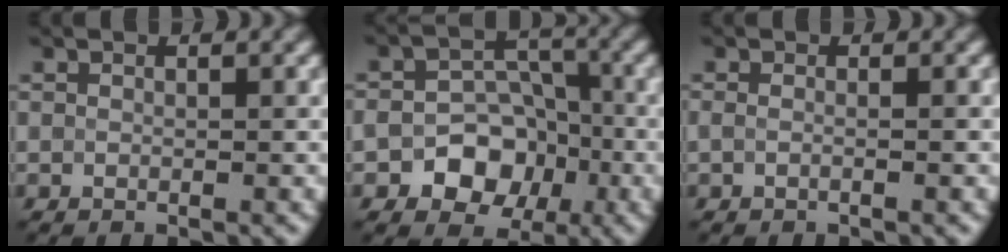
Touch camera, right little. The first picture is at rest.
{"total": 6.0, "force": [-2.5, 4.5, 3.1], "torque": [-0.029, -0.004, -0.039]}
{"total": 1.5, "force": [0.0, 0.8, 1.2], "torque": [-0.002, -0.006, -0.019]}